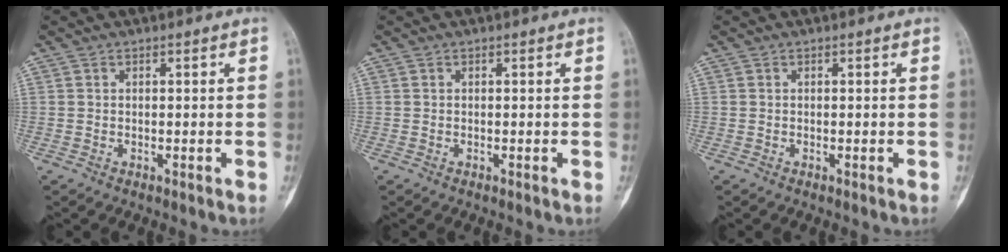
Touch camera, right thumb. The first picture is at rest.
{"total": 0.0}
{"total": 0.0}